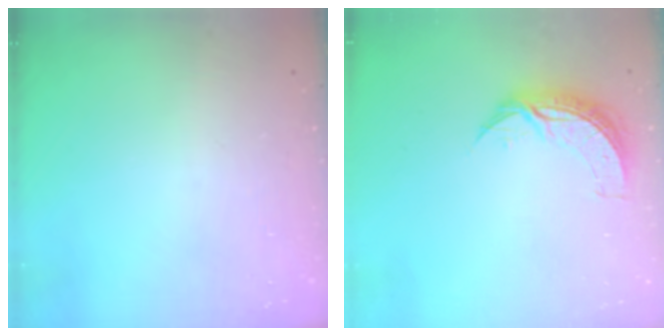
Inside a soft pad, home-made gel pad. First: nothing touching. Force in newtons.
{"total": 7.9, "press": 7.9, "slide": 0.1}